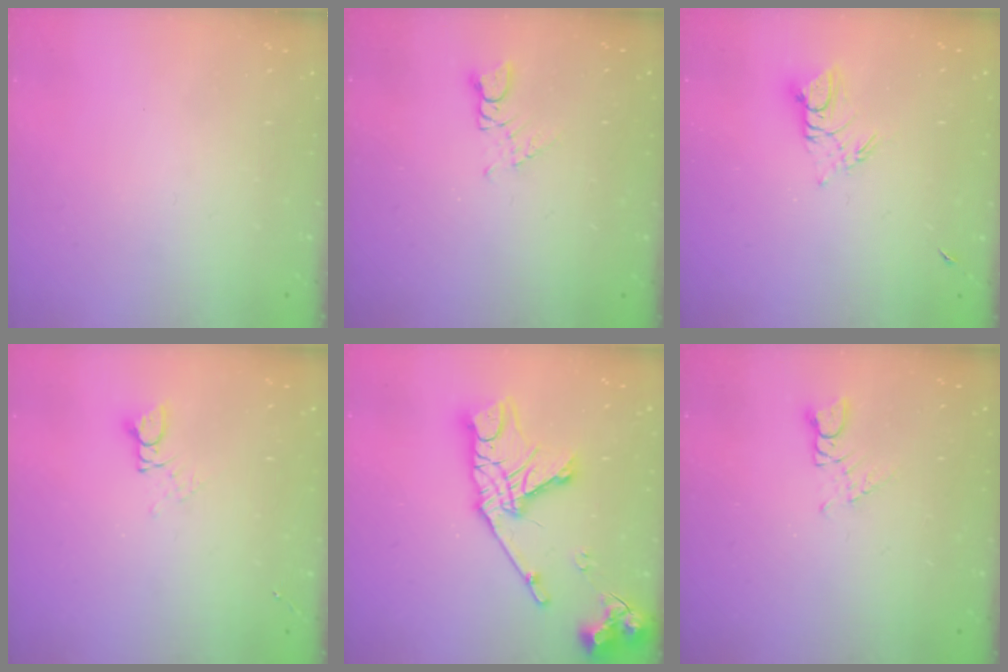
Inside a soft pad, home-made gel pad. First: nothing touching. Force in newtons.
{"total": 1.6, "press": 1.6, "slide": 0.2}
{"total": 7.3, "press": 7.3, "slide": 0.6}
{"total": 2.9, "press": 2.9, "slide": 0.2}
{"total": 19.3, "press": 19.3, "slide": 1.7}
{"total": 1.6, "press": 1.6, "slide": 0.2}